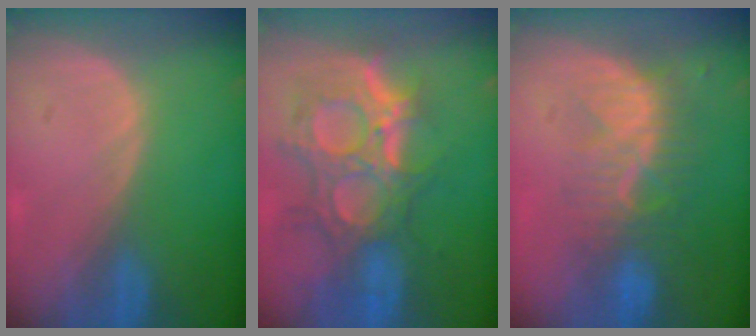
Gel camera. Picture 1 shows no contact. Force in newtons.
{"total": 12.1, "press": 10.8, "slide": 5.5}
{"total": 8.4, "press": 7.6, "slide": 3.5}